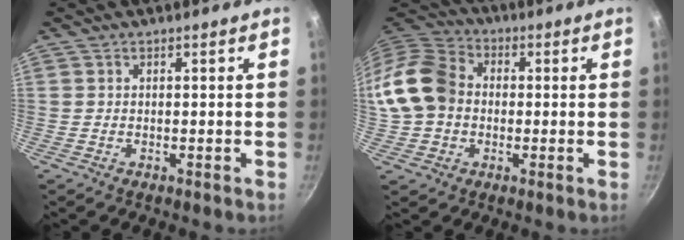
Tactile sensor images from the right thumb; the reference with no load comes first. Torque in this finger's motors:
{"motor_torque": [0.83, 0.85, 0.00, 0.00, 0.12]}